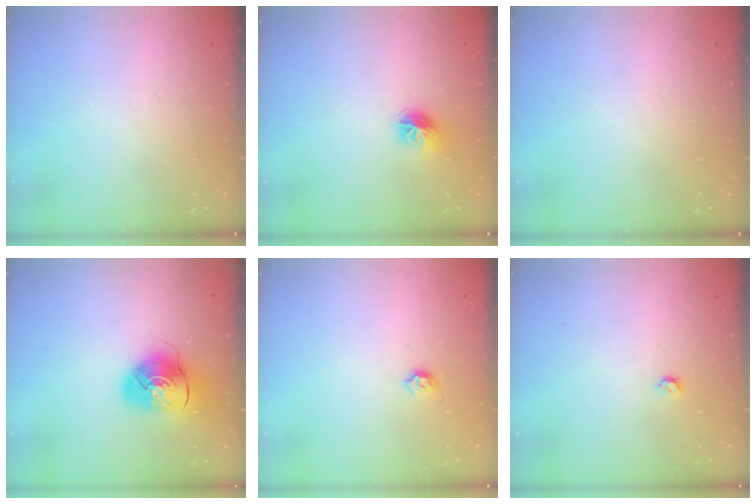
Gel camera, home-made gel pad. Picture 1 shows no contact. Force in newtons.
{"total": 8.8, "press": 8.8, "slide": 0.4}
{"total": 0.0}
{"total": 9.7, "press": 9.6, "slide": 1.4}
{"total": 3.5, "press": 3.5, "slide": 0.6}
{"total": 3.7, "press": 3.6, "slide": 0.7}